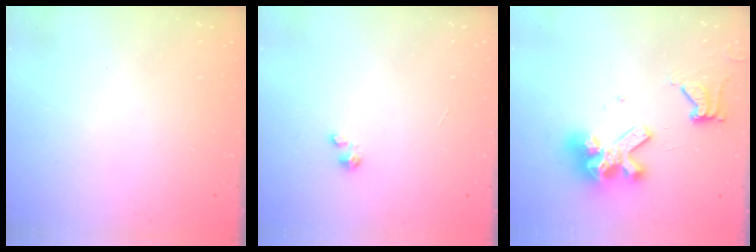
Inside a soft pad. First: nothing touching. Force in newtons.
{"total": 1.2, "press": 1.1, "slide": 0.1}
{"total": 13.3, "press": 13.2, "slide": 1.6}